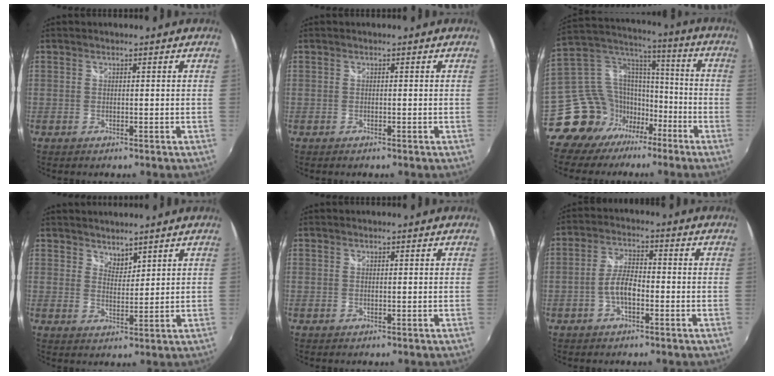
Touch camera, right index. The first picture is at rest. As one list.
[{"total": 0.0}, {"total": 16.7, "force": [-10.9, 11.9, 4.3], "torque": [-0.109, 0.056, -0.178]}, {"total": 3.1, "force": [2.8, 1.2, 0.7], "torque": [-0.005, 0.001, 0.050]}, {"total": 0.0}, {"total": 5.0, "force": [-1.8, 2.1, 4.1], "torque": [-0.085, 0.010, -0.035]}]